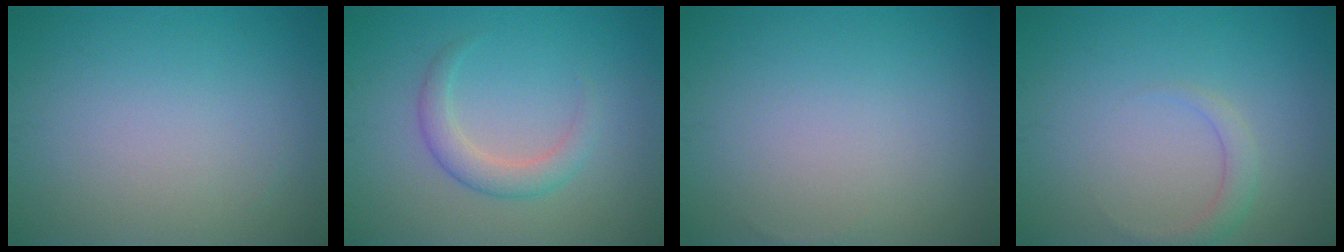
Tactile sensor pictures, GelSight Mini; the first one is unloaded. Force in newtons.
{"total": 2.6, "press": 2.6, "slide": 0.1}
{"total": 0.0}
{"total": 1.6, "press": 1.6, "slide": 0.1}